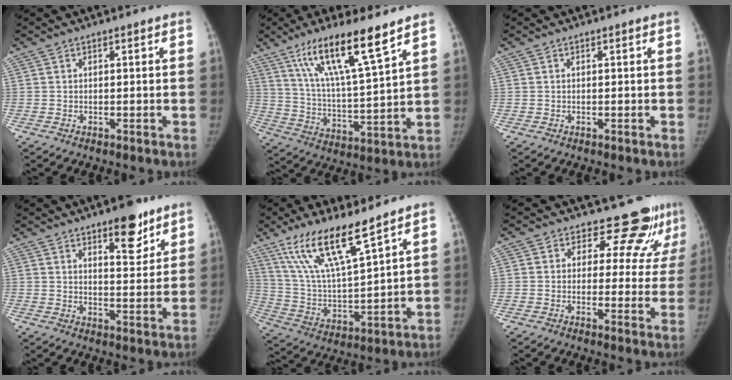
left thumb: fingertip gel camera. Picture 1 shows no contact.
{"total": 16.2, "force": [10.3, 2.0, 12.3], "torque": [-0.214, -0.050, 0.193]}
{"total": 0.0}
{"total": 8.9, "force": [5.8, 3.4, 5.8], "torque": [-0.056, -0.037, 0.085]}
{"total": 16.1, "force": [10.9, 3.0, 11.4], "torque": [-0.206, -0.055, 0.223]}
{"total": 9.6, "force": [8.2, 4.4, 2.3], "torque": [0.017, -0.055, 0.085]}